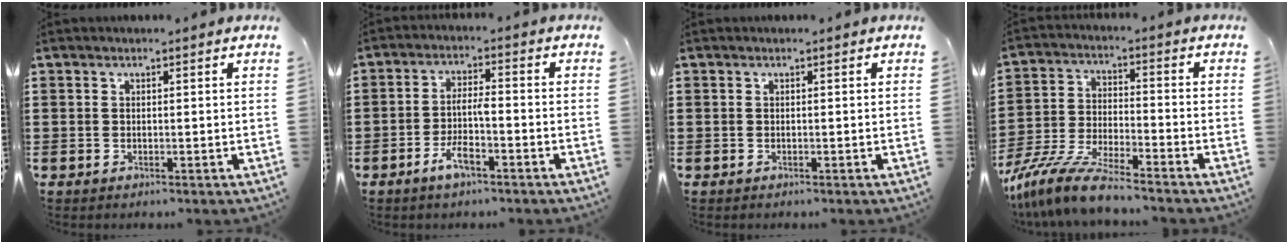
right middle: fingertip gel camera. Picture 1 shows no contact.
{"total": 4.7, "force": [-2.4, 1.2, 3.9], "torque": [-0.085, 0.004, -0.052]}
{"total": 0.0}
{"total": 9.4, "force": [-8.5, 0.6, 3.9], "torque": [-0.088, 0.006, -0.171]}